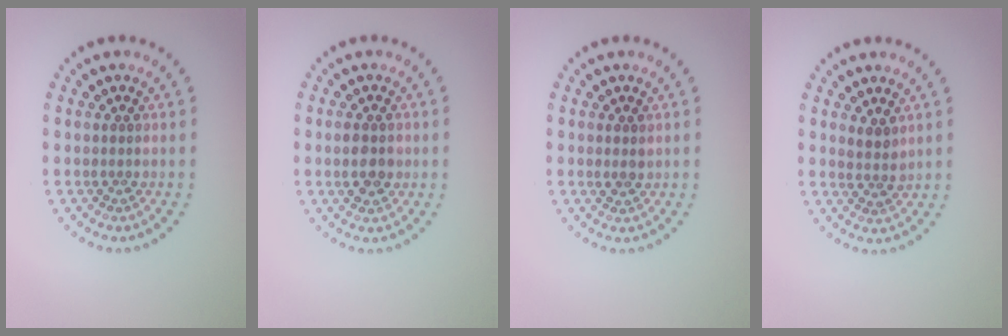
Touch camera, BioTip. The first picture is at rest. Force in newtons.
{"total": 2.7, "press": 2.7, "slide": 0.2}
{"total": 1.0, "press": 0.9, "slide": 0.4}
{"total": 1.6, "press": 1.4, "slide": 0.9}